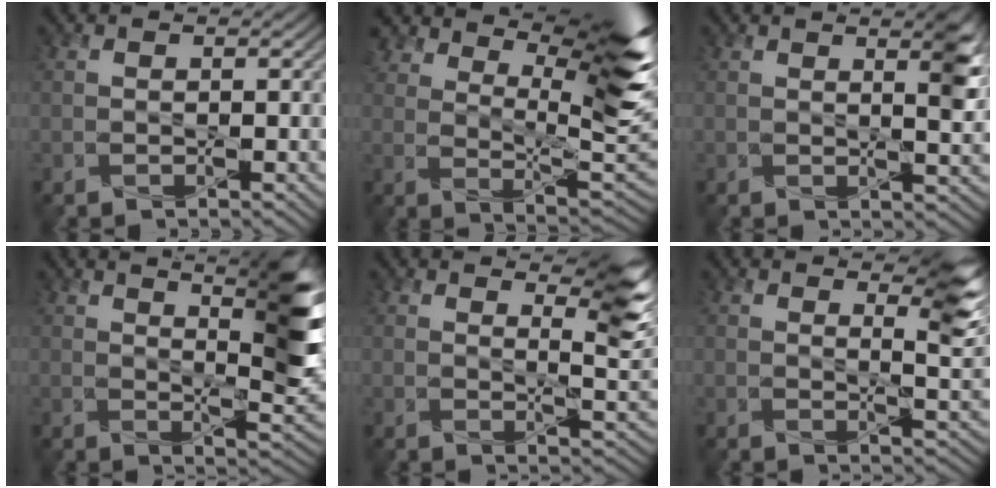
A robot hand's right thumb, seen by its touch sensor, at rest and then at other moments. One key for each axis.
{"total": 13.6, "fx": 8.5, "fy": 4.4, "fz": 9.7, "tx": -0.176, "ty": 0.004, "tz": 0.141}
{"total": 4.0, "fx": 1.9, "fy": 0.9, "fz": 3.4, "tx": -0.058, "ty": -0.002, "tz": 0.032}
{"total": 9.0, "fx": 4.1, "fy": 2.0, "fz": 7.8, "tx": -0.118, "ty": -0.003, "tz": 0.069}
{"total": 7.5, "fx": 4.7, "fy": 1.8, "fz": 5.6, "tx": -0.083, "ty": 0.001, "tz": 0.078}
{"total": 6.0, "fx": 3.7, "fy": 1.6, "fz": 4.4, "tx": -0.066, "ty": -0.004, "tz": 0.061}